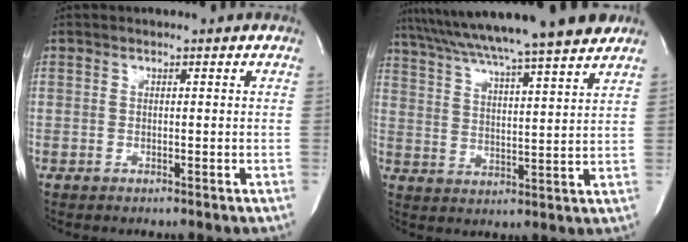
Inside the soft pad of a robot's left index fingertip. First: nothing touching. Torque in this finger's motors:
{"motor_torque": [0.39, -0.39, 1.03, 0.15]}